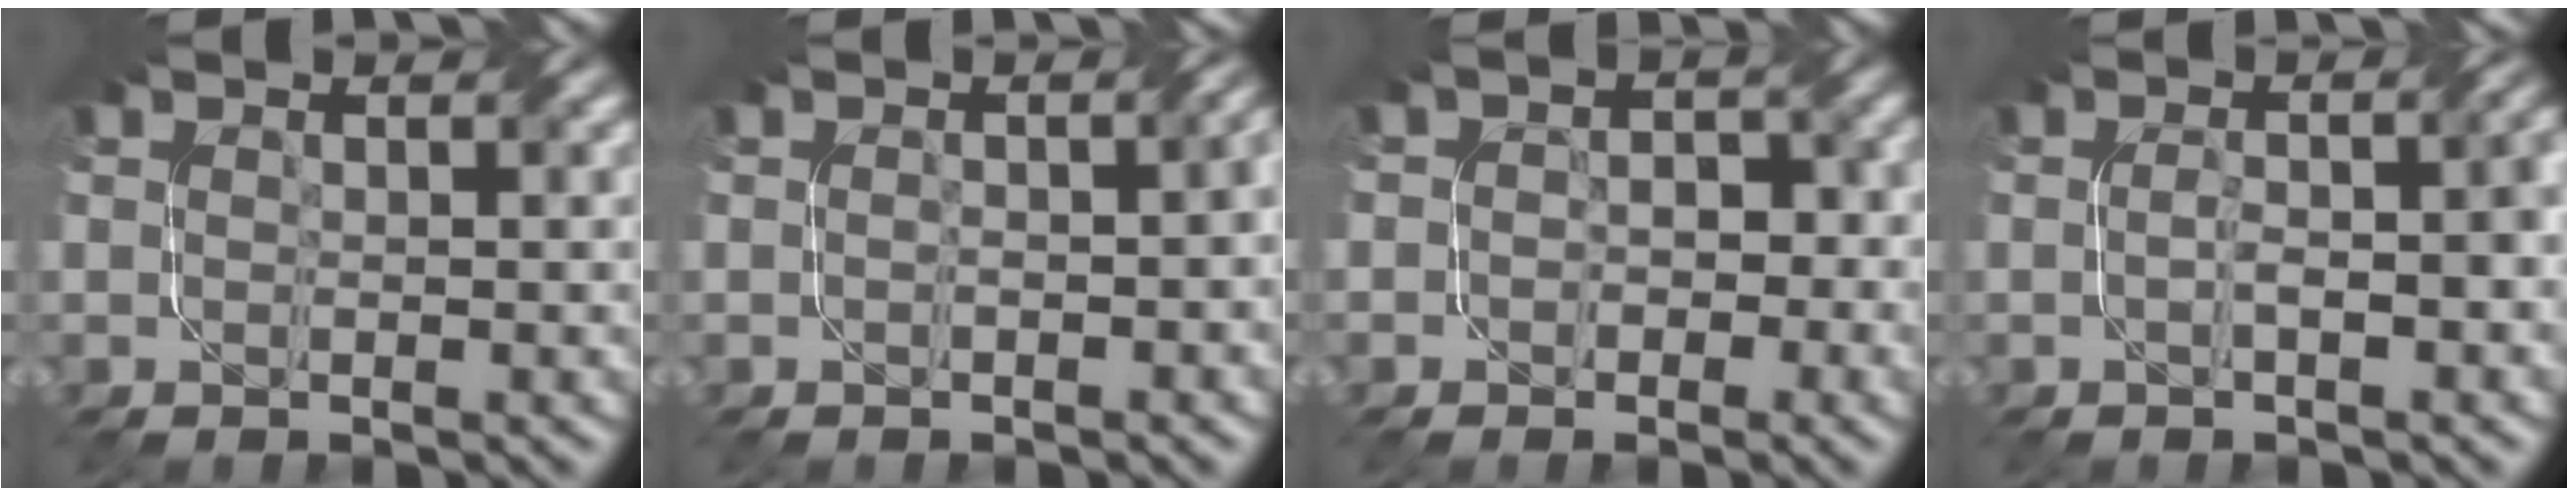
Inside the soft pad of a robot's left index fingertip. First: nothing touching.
{"total": 2.5, "force": [-0.3, 0.9, 2.3], "torque": [-0.024, 0.003, -0.002]}
{"total": 2.7, "force": [-0.4, 2.3, 1.4], "torque": [0.004, 0.004, -0.016]}
{"total": 3.5, "force": [-0.4, 1.1, 3.3], "torque": [-0.036, 0.013, -0.011]}